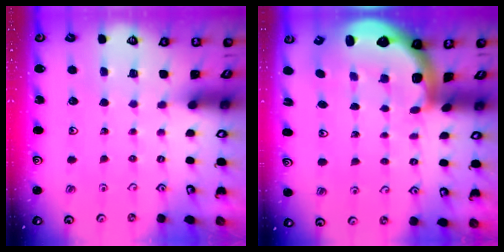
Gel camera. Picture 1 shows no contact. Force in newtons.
{"total": 2.8, "press": 2.5, "slide": 1.4}